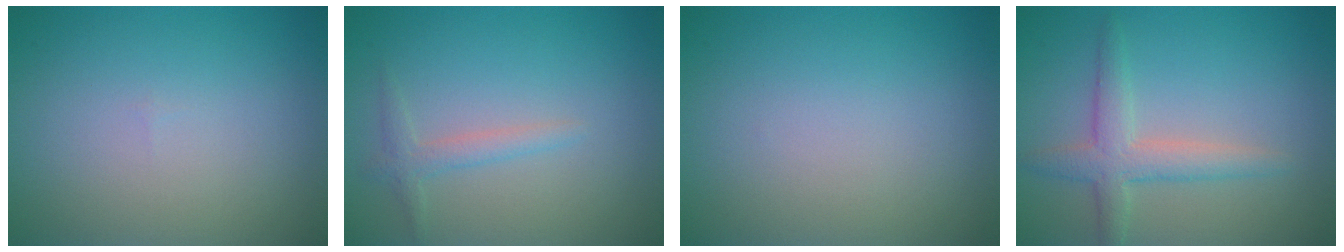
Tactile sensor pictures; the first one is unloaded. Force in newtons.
{"total": 1.5, "press": 1.5, "slide": 0.1}
{"total": 0.0}
{"total": 3.2, "press": 3.2, "slide": 0.2}